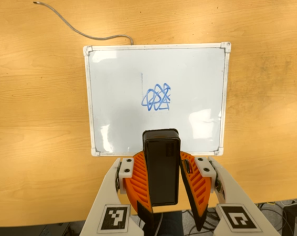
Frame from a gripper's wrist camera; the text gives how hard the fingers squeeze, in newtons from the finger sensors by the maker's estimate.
{"total": 7.3, "left": 7.6, "right": 7.0}